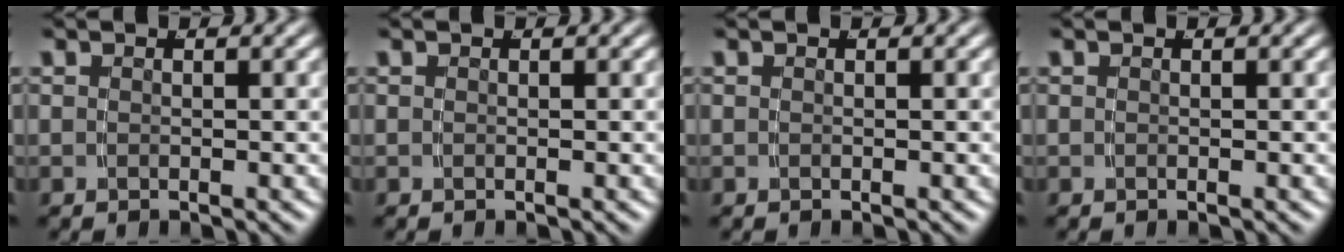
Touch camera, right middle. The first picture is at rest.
{"total": 0.0}
{"total": 0.0}
{"total": 0.0}